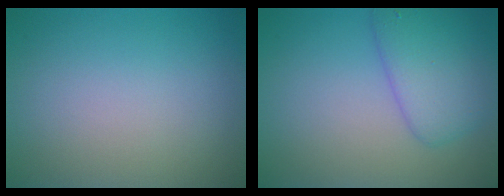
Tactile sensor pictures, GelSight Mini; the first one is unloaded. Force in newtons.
{"total": 4.2, "press": 4.2, "slide": 0.2}